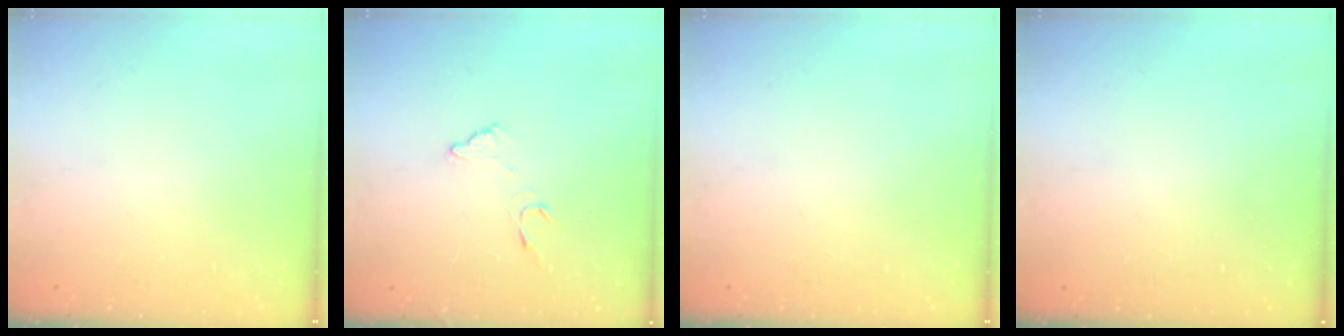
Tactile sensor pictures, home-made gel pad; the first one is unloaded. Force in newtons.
{"total": 8.3, "press": 8.3, "slide": 0.6}
{"total": 0.0}
{"total": 3.7, "press": 3.7, "slide": 0.0}